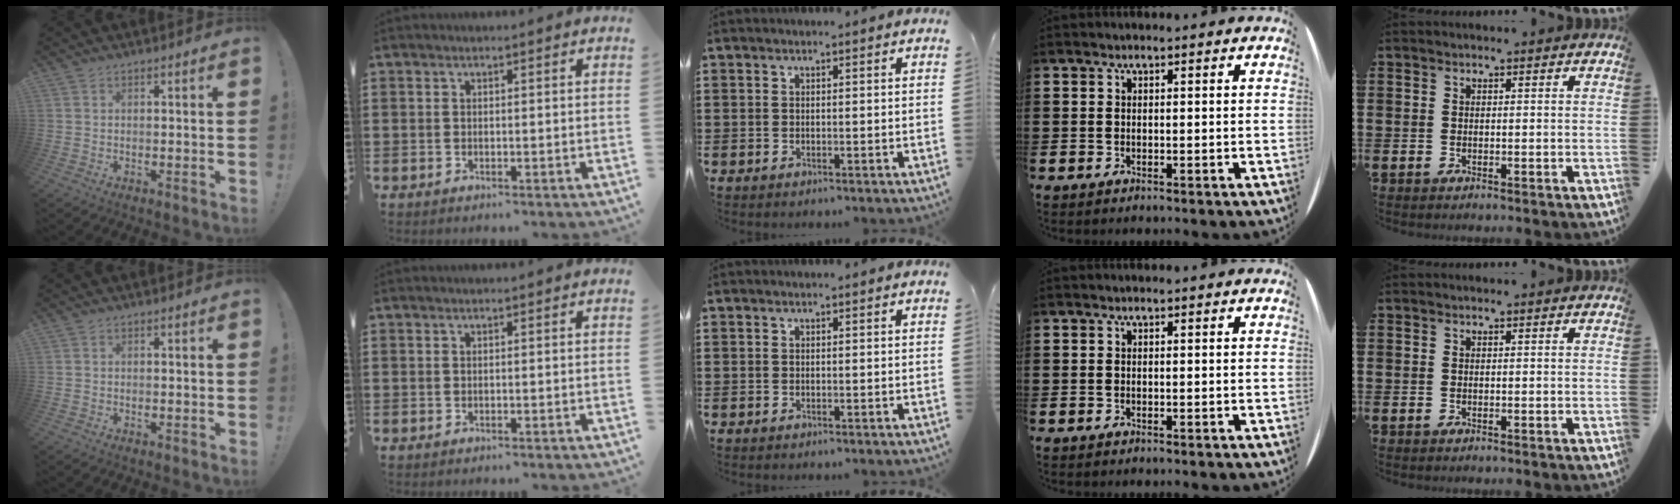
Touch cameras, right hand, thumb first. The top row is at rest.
{"thumb": {"total": 0.7, "force": [-0.5, 0.3, 0.3], "torque": [-0.013, 0.004, -0.007]}}